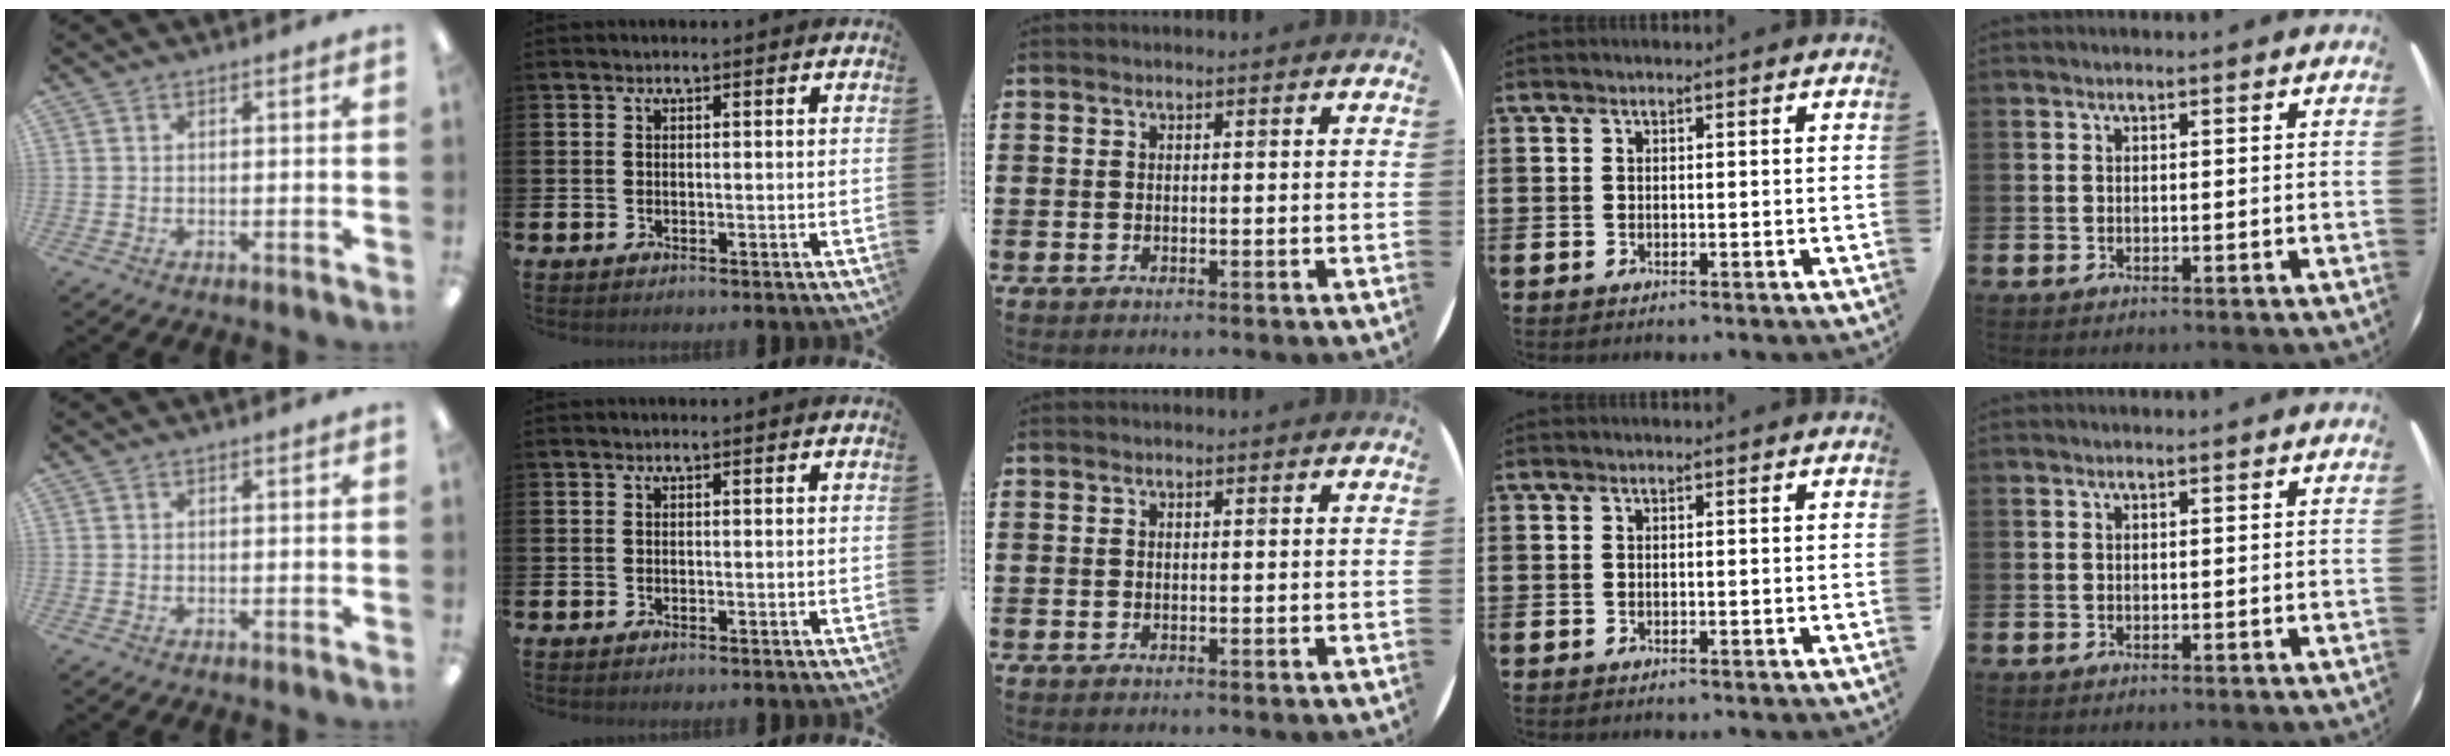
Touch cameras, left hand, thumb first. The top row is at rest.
{}